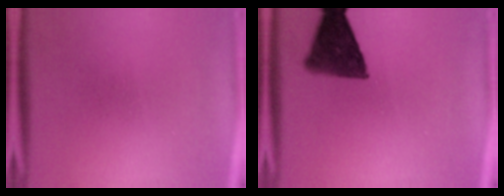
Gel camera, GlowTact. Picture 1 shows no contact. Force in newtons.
{"total": 11.1}